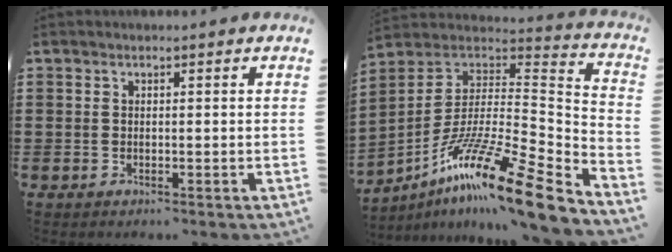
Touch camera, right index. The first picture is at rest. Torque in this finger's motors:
{"motor_torque": [-0.97, 1.17, 0.39, 0.04]}